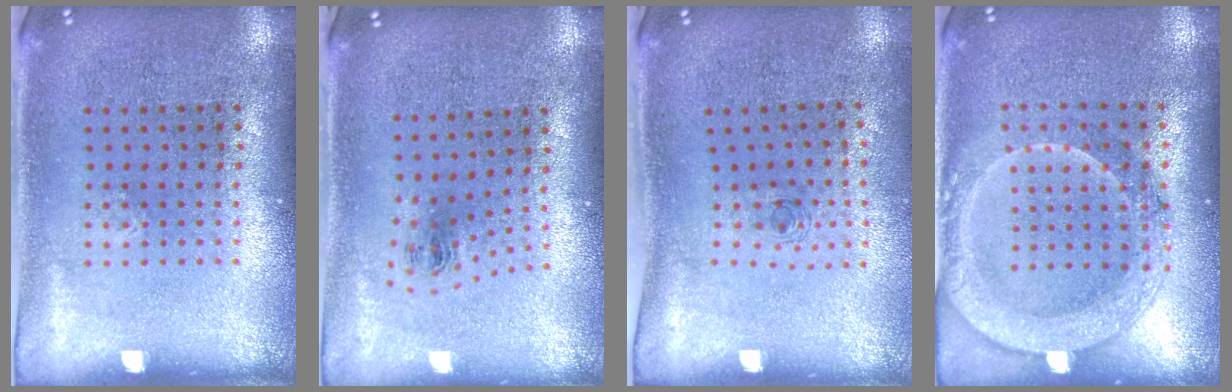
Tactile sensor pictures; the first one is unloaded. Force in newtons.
{"total": 1.0, "press": 0.4, "slide": 0.9}
{"total": 0.6, "press": 0.2, "slide": 0.5}
{"total": 2.0, "press": 1.8, "slide": 0.9}